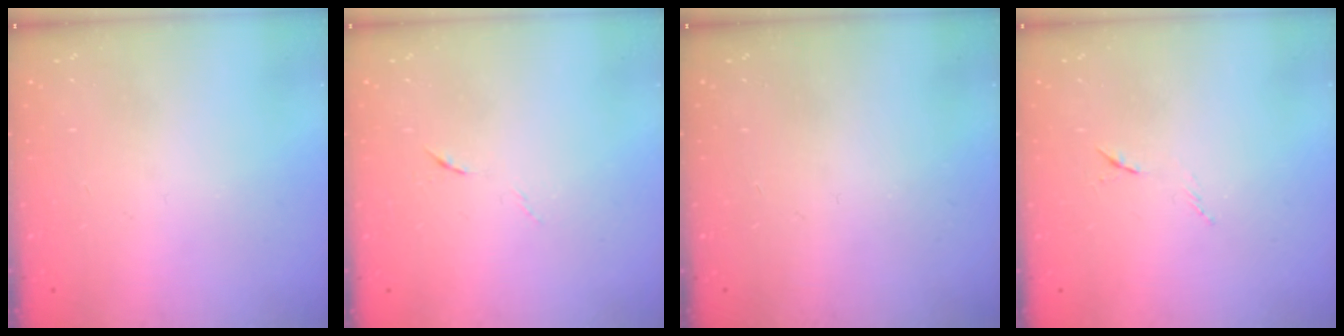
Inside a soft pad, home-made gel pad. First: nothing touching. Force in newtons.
{"total": 4.4, "press": 4.2, "slide": 1.3}
{"total": 0.0}
{"total": 6.2, "press": 6.1, "slide": 0.9}